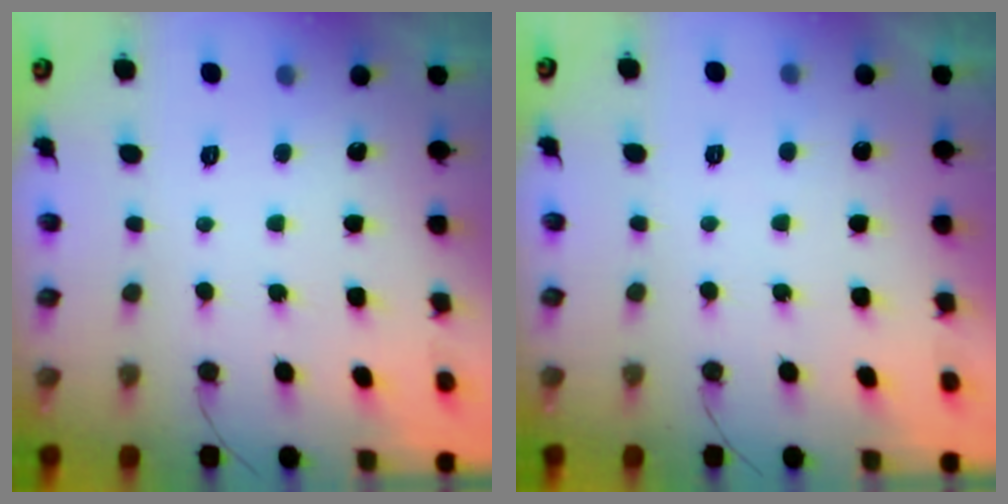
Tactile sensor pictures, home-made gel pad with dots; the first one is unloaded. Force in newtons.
{"total": 0.8, "press": 0.7, "slide": 0.4}